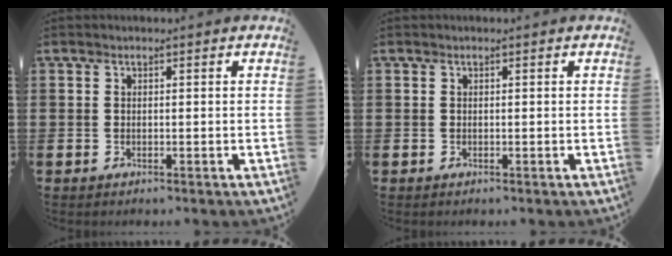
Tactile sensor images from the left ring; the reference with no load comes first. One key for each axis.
{"total": 0.0}